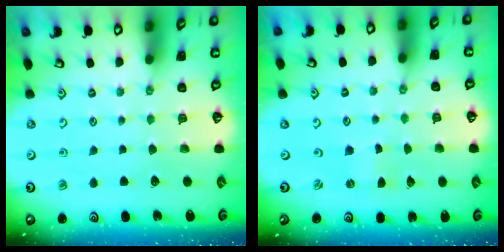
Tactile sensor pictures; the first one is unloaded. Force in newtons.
{"total": 0.0}